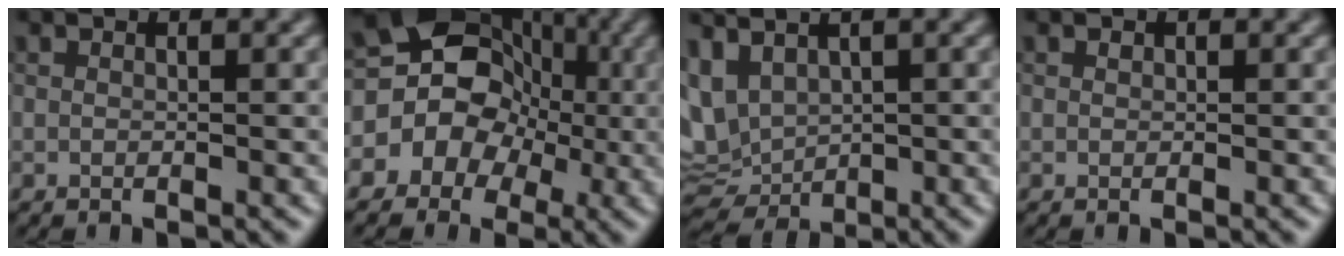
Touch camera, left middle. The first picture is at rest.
{"total": 7.7, "force": [-0.9, 7.0, 3.1], "torque": [-0.020, 0.020, -0.038]}
{"total": 4.6, "force": [1.2, 2.9, 3.4], "torque": [-0.084, 0.000, 0.043]}
{"total": 0.0}